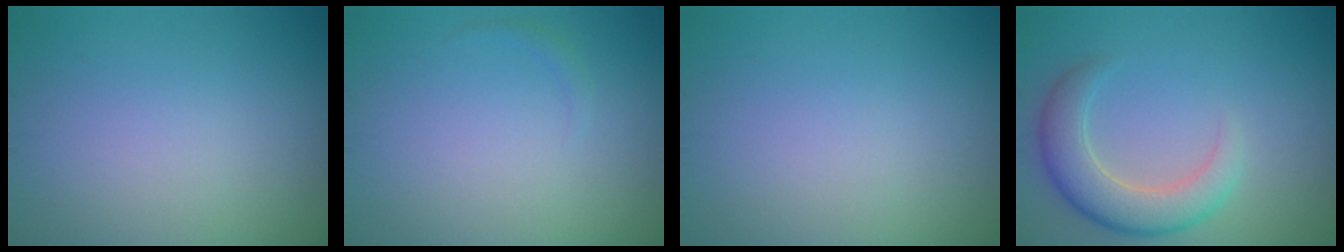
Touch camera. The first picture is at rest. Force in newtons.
{"total": 0.6, "press": 0.6, "slide": 0.1}
{"total": 0.0}
{"total": 4.9, "press": 4.9, "slide": 0.6}